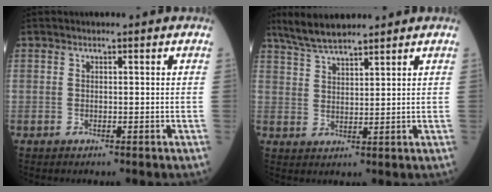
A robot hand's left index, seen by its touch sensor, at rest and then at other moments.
{"total": 6.5, "force": [5.8, 0.8, 2.9], "torque": [-0.068, 0.016, 0.113]}